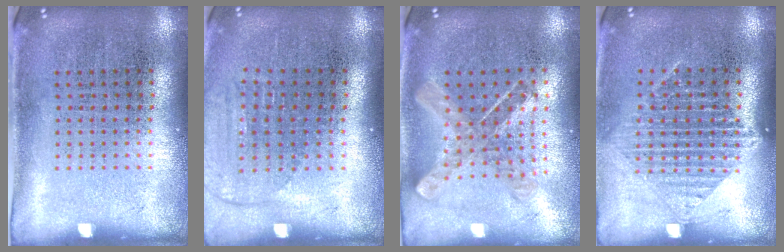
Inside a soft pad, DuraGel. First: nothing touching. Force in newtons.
{"total": 1.3, "press": 1.2, "slide": 0.6}
{"total": 0.8, "press": 0.8, "slide": 0.2}
{"total": 1.4, "press": 1.3, "slide": 0.6}